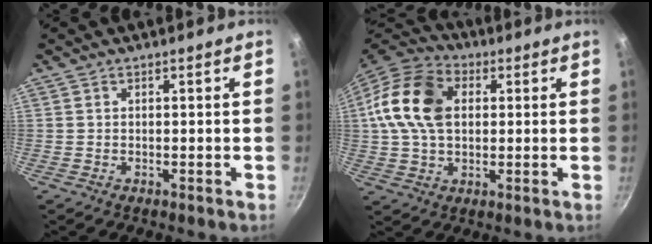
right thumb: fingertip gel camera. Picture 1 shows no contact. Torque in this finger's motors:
{"motor_torque": [0.67, 3.23, 0.93, -0.66, 0.46]}